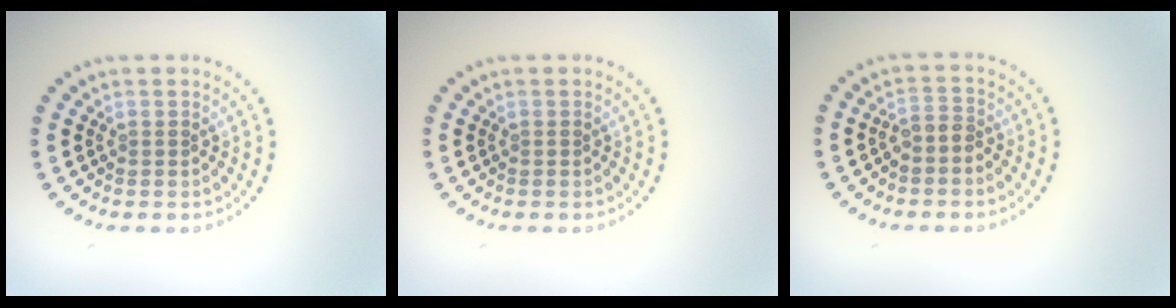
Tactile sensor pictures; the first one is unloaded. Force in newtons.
{"total": 0.0}
{"total": 1.7, "press": 1.4, "slide": 1.0}